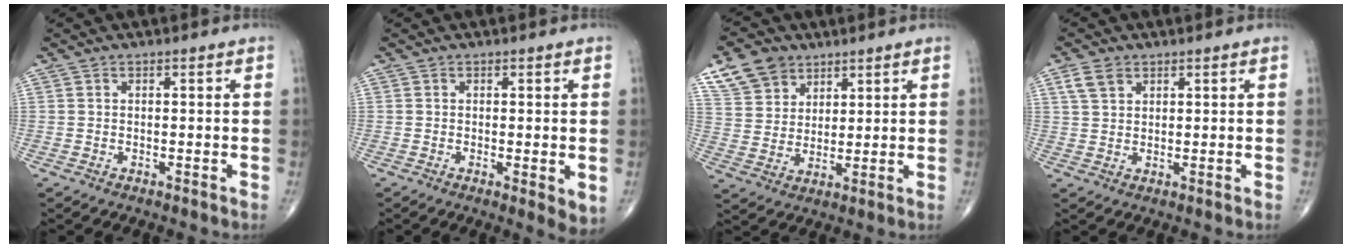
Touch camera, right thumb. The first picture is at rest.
{"total": 3.8, "force": [-0.4, 1.2, 3.6], "torque": [-0.053, -0.013, -0.008]}
{"total": 9.3, "force": [5.8, 6.5, 3.3], "torque": [-0.044, -0.018, 0.116]}
{"total": 3.9, "force": [2.1, 2.6, 2.1], "torque": [-0.038, 0.001, 0.045]}